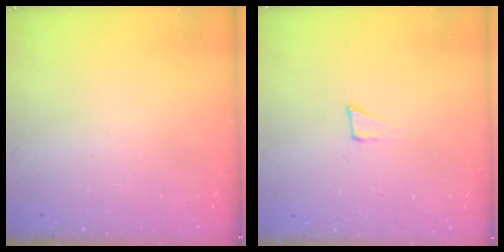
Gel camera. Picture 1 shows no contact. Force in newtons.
{"total": 4.6, "press": 4.5, "slide": 0.8}